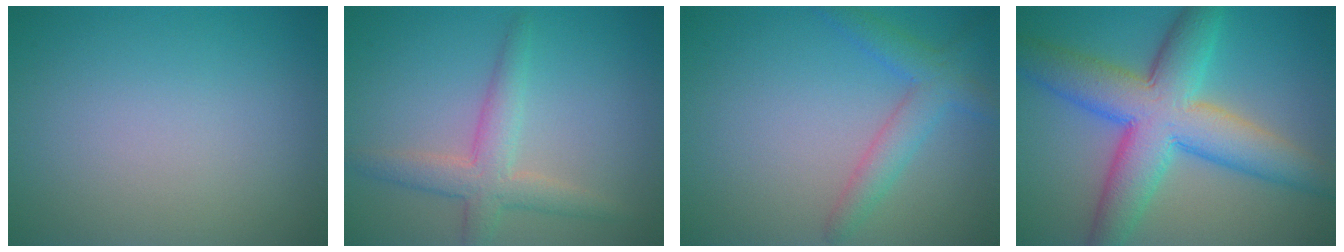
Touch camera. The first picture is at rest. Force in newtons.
{"total": 3.6, "press": 3.6, "slide": 0.2}
{"total": 2.2, "press": 2.2, "slide": 0.2}
{"total": 9.9, "press": 9.9, "slide": 0.4}